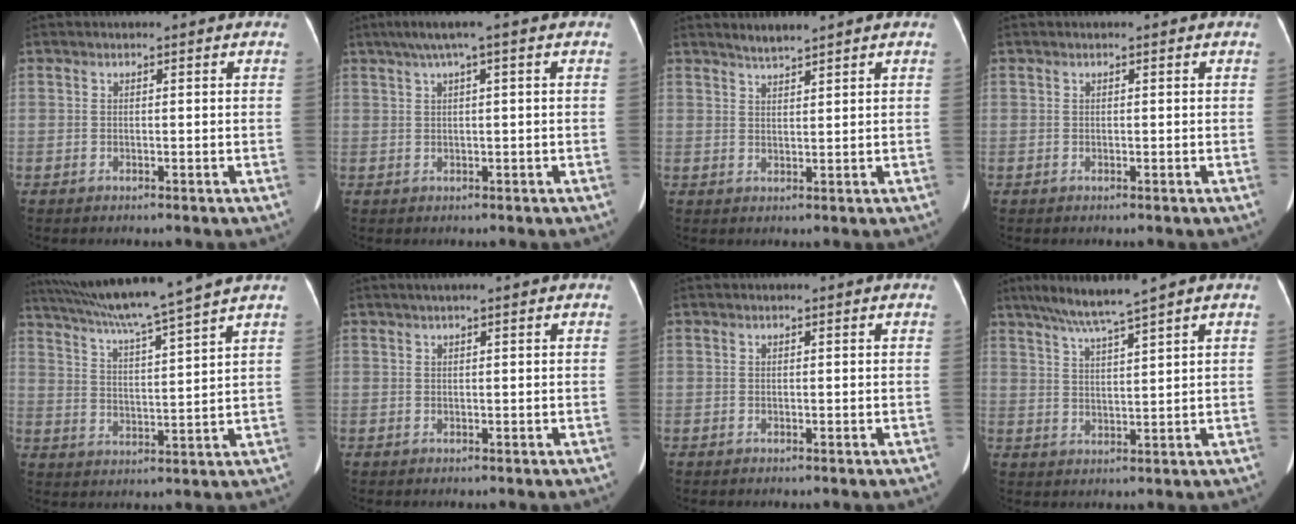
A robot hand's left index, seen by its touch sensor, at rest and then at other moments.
{"total": 4.5, "force": [2.3, -0.1, 3.9], "torque": [-0.077, 0.028, 0.044]}
{"total": 2.3, "force": [2.2, -0.2, 0.8], "torque": [-0.017, 0.005, 0.044]}
{"total": 0.0}
{"total": 14.9, "force": [12.7, -2.4, 7.4], "torque": [-0.128, -0.005, 0.197]}
{"total": 1.5, "force": [1.0, -0.2, 1.1], "torque": [-0.022, 0.014, 0.020]}
{"total": 0.0}
{"total": 6.7, "force": [5.1, -1.2, 4.1], "torque": [-0.078, 0.002, 0.096]}